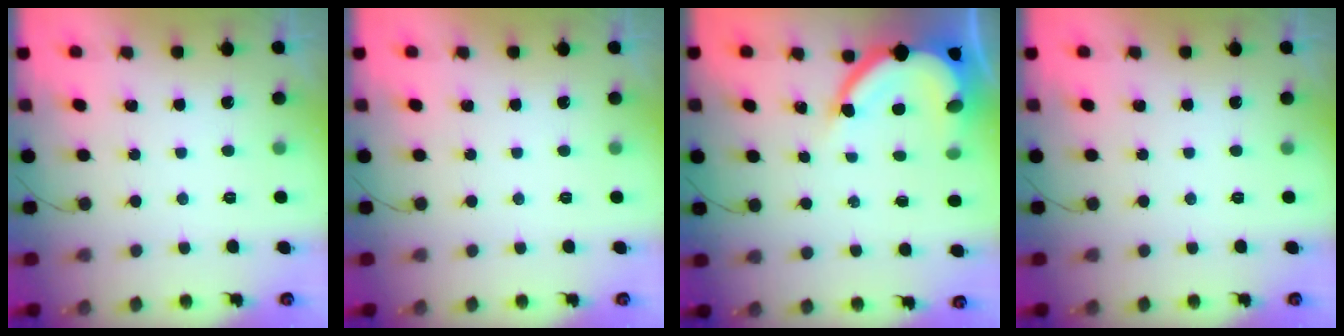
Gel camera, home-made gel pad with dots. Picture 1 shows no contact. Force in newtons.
{"total": 0.0}
{"total": 11.6, "press": 11.5, "slide": 1.5}
{"total": 0.0}